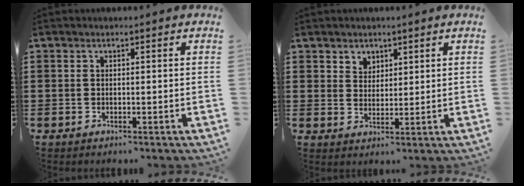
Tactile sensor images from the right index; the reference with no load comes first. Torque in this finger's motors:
{"motor_torque": [0.01, -0.01, 0.01, 0.02]}